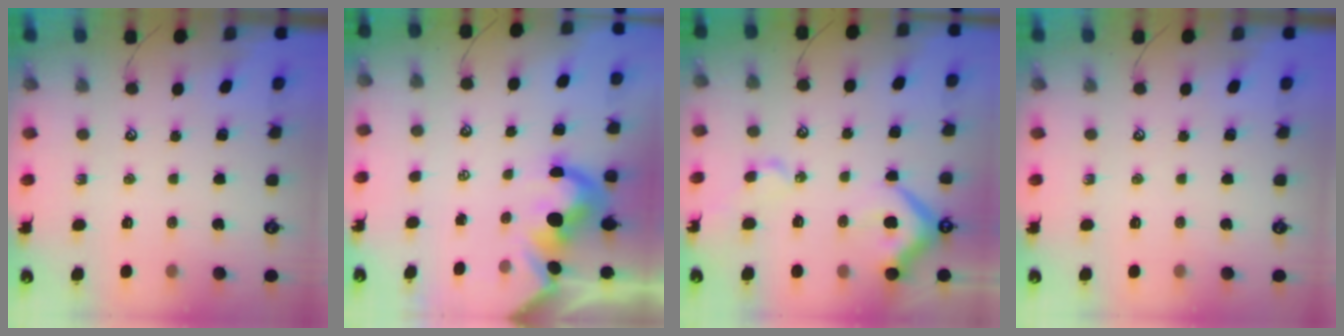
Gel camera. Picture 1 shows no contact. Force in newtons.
{"total": 4.5, "press": 4.4, "slide": 1.1}
{"total": 8.1, "press": 7.9, "slide": 1.4}
{"total": 0.0}